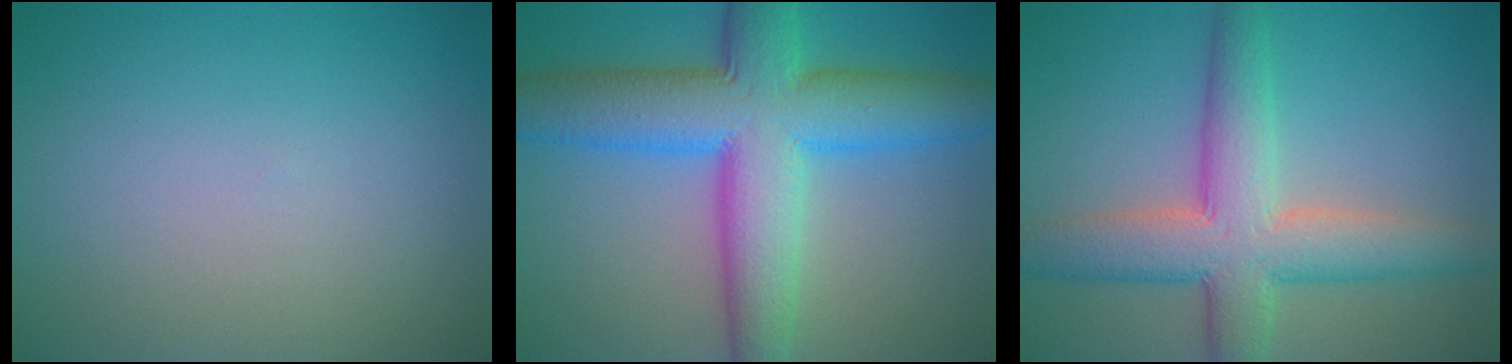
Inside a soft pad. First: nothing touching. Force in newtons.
{"total": 11.1, "press": 11.1, "slide": 0.4}
{"total": 7.5, "press": 7.5, "slide": 0.2}